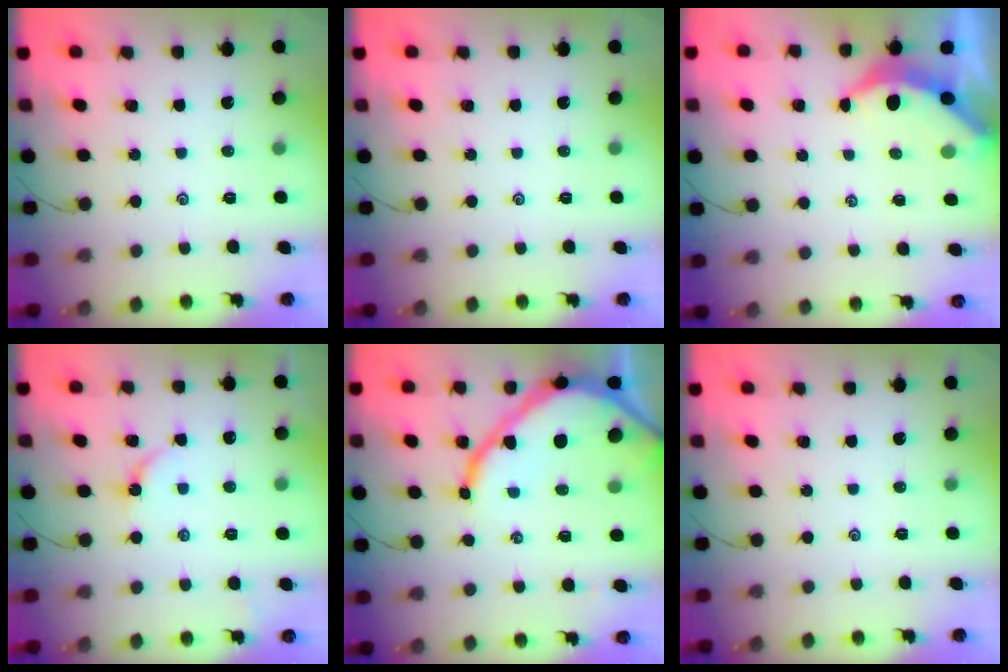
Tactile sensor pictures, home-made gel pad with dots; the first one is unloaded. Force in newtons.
{"total": 0.0}
{"total": 4.6, "press": 4.6, "slide": 0.3}
{"total": 4.0, "press": 3.9, "slide": 0.4}
{"total": 16.7, "press": 16.6, "slide": 1.6}
{"total": 0.0}